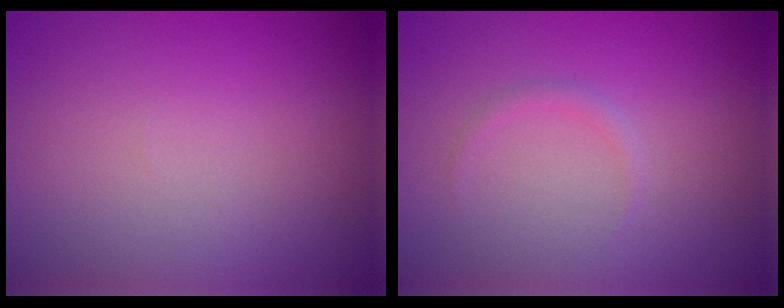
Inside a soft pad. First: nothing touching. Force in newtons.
{"total": 0.7, "press": 0.7, "slide": 0.1}